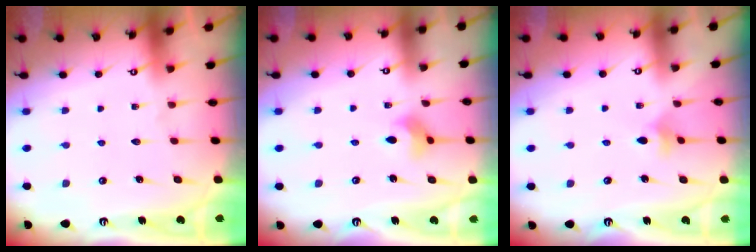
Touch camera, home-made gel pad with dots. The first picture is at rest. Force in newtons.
{"total": 6.3, "press": 6.1, "slide": 1.7}
{"total": 4.6, "press": 4.5, "slide": 1.0}